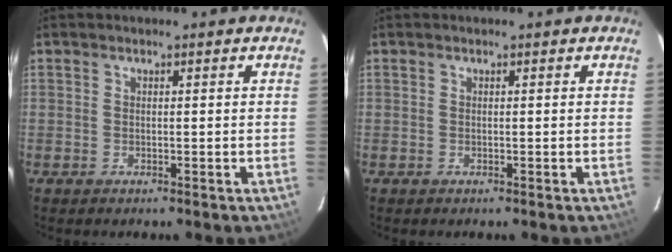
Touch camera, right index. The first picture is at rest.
{"total": 0.0}